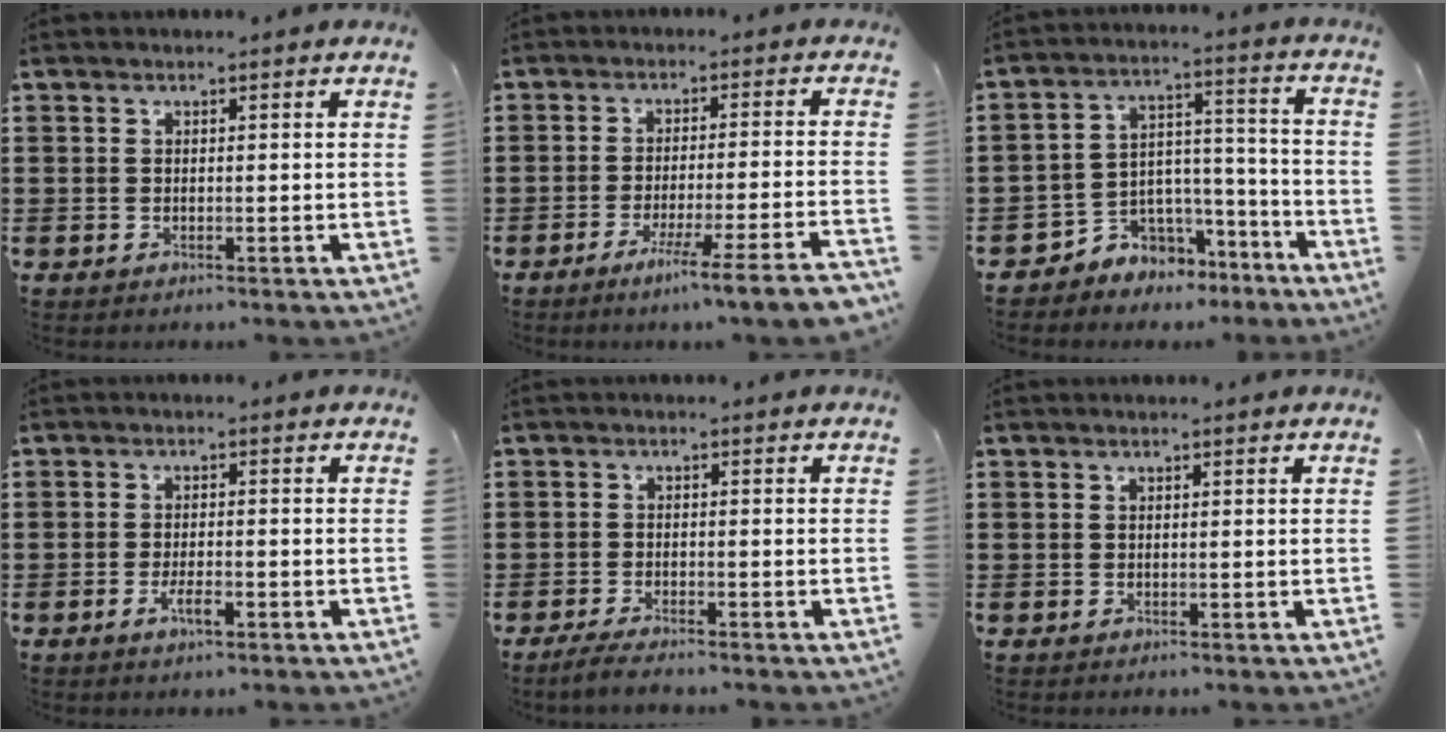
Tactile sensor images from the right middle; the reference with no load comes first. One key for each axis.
{"total": 6.2, "fx": -4.7, "fy": -1.1, "fz": 3.9, "tx": -0.060, "ty": -0.018, "tz": -0.086}
{"total": 5.1, "fx": -4.2, "fy": 2.7, "fz": -0.5, "tx": -0.002, "ty": 0.009, "tz": -0.085}
{"total": 3.0, "fx": -1.5, "fy": 0.8, "fz": 2.4, "tx": -0.048, "ty": -0.001, "tz": -0.028}
{"total": 2.3, "fx": -2.0, "fy": 0.1, "fz": 1.0, "tx": -0.025, "ty": 0.000, "tz": -0.043}
{"total": 0.0}